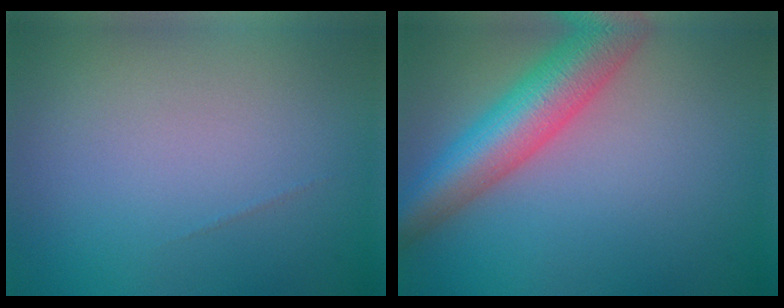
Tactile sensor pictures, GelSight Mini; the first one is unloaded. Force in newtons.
{"total": 7.9, "press": 7.9, "slide": 0.4}